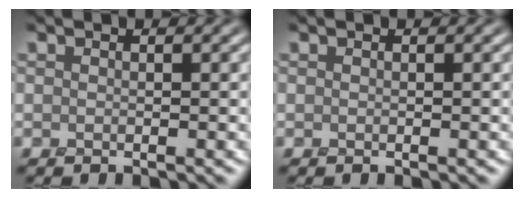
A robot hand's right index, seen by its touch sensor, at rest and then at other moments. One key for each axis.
{"total": 0.0}